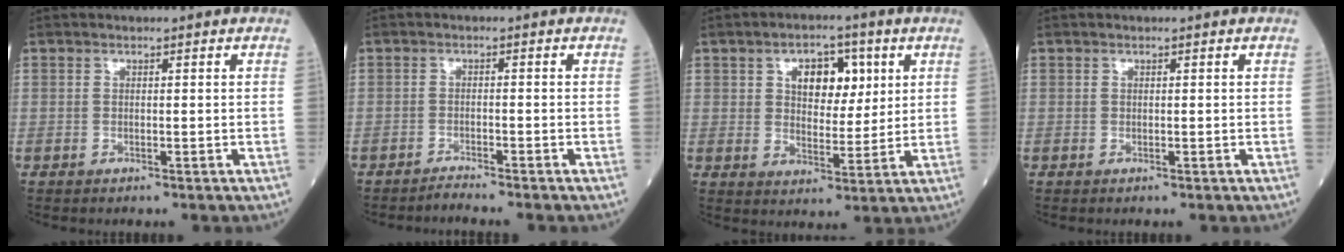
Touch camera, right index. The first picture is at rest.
{"total": 1.7, "force": [-1.6, -0.6, 0.0], "torque": [-0.003, -0.006, -0.029]}
{"total": 7.5, "force": [2.8, 4.2, 5.6], "torque": [-0.084, 0.013, 0.049]}
{"total": 0.0}